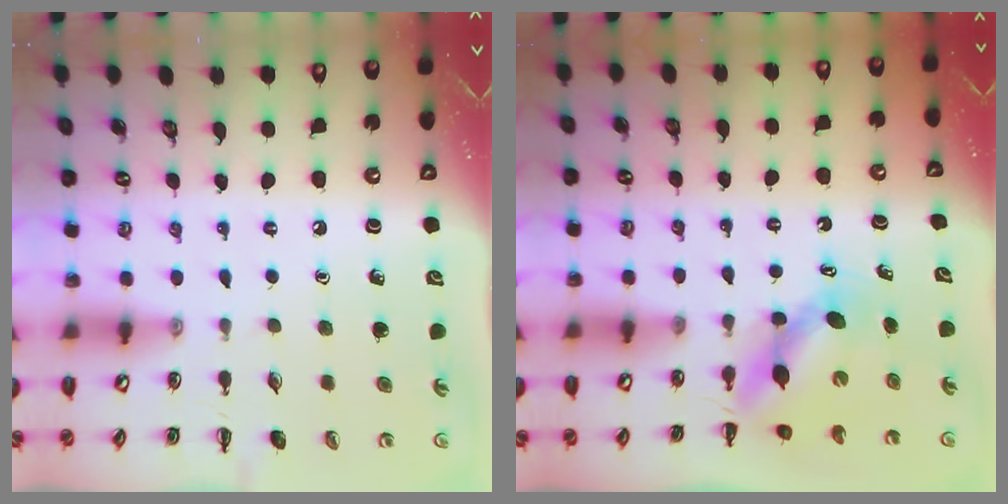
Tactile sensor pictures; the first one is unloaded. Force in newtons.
{"total": 6.2, "press": 6.2, "slide": 0.5}